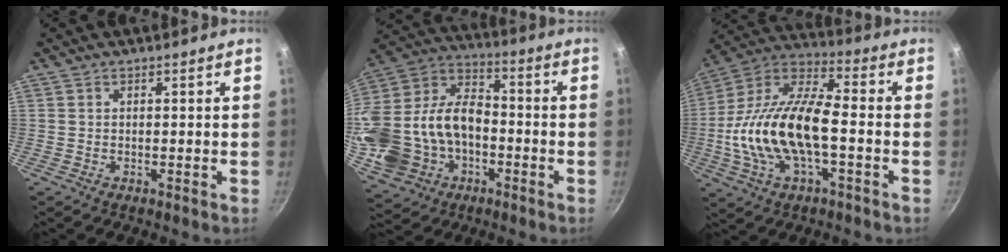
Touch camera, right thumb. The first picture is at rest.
{"total": 24.7, "force": [-5.0, 17.9, 16.3], "torque": [-0.328, 0.057, -0.077]}
{"total": 20.5, "force": [-3.3, 9.2, 18.1], "torque": [-0.340, 0.040, -0.074]}